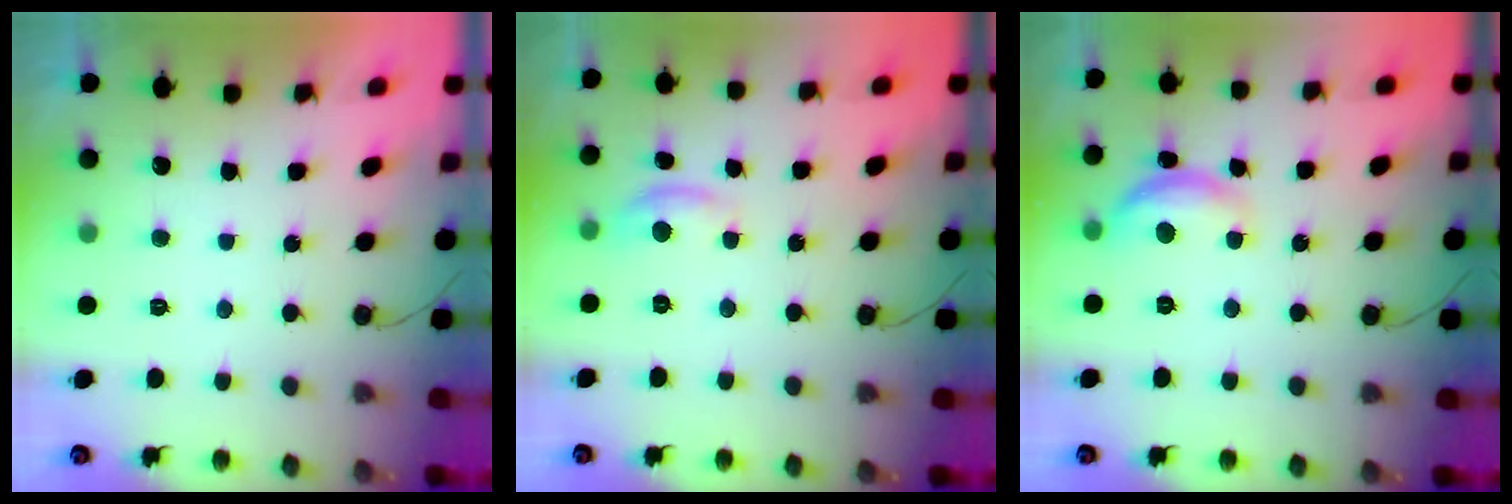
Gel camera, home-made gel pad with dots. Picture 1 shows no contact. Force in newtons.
{"total": 5.2, "press": 5.2, "slide": 0.5}
{"total": 10.9, "press": 10.9, "slide": 0.6}